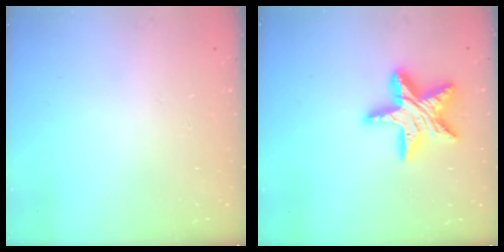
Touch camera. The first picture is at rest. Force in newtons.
{"total": 17.4, "press": 17.4, "slide": 1.6}